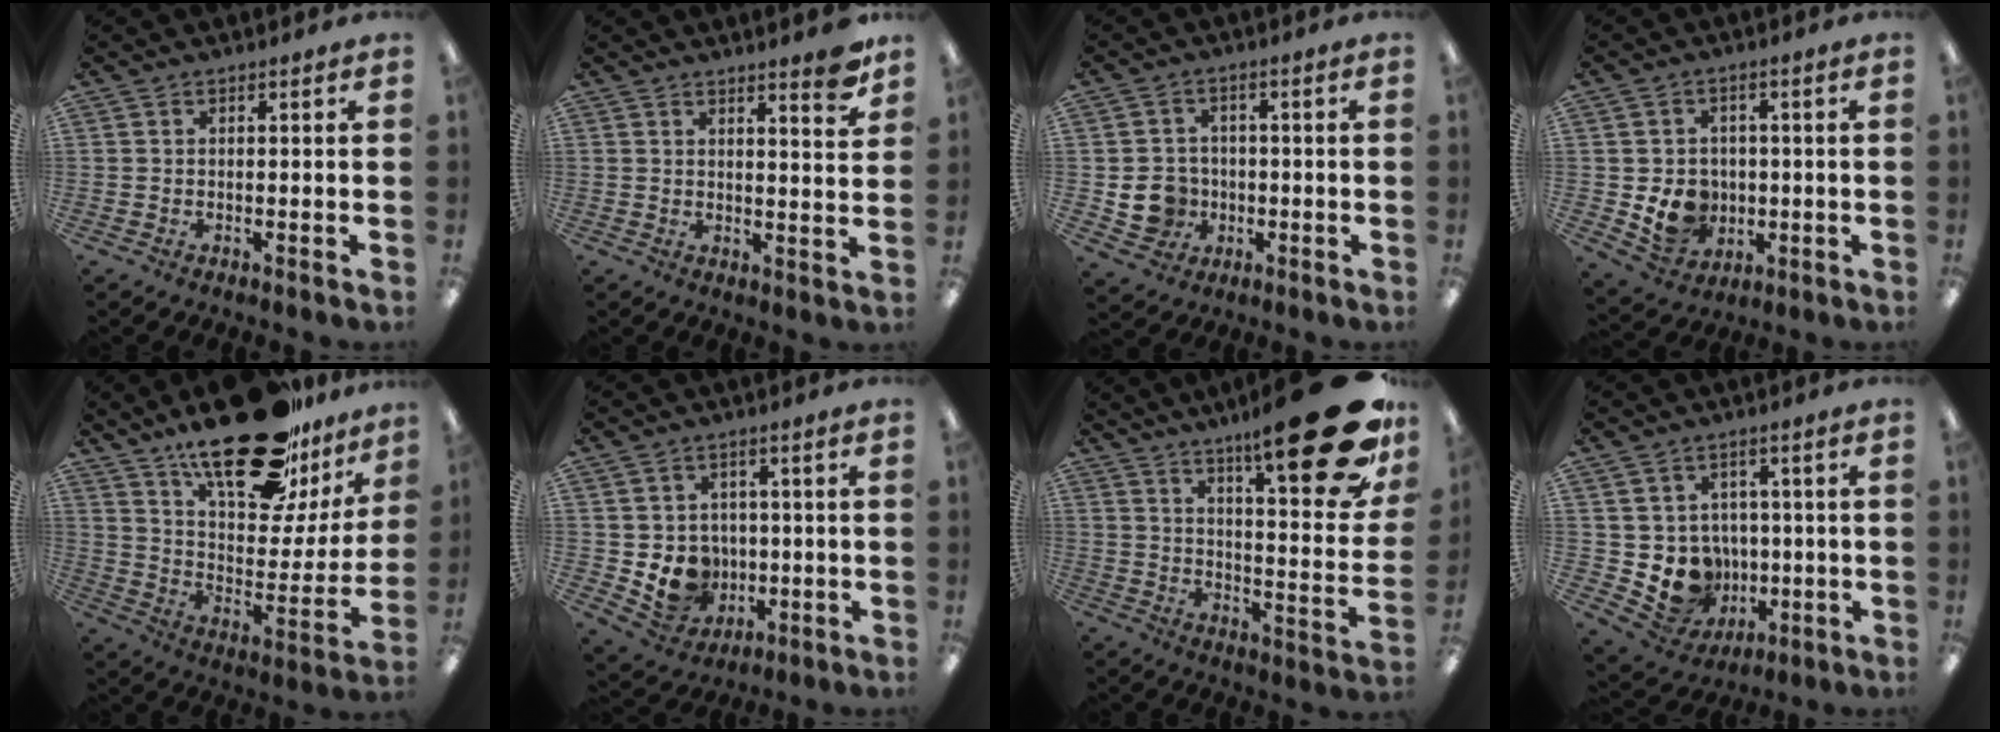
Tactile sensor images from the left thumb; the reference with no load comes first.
{"total": 6.0, "force": [4.9, 0.8, 3.3], "torque": [-0.037, -0.035, 0.079]}
{"total": 8.0, "force": [-1.5, 7.4, 2.6], "torque": [-0.068, 0.016, -0.017]}
{"total": 8.9, "force": [-1.0, 8.1, 3.5], "torque": [-0.075, 0.006, -0.009]}
{"total": 27.4, "force": [19.6, 10.7, 15.8], "torque": [-0.231, -0.122, 0.327]}
{"total": 9.0, "force": [-0.7, 8.5, 2.8], "torque": [-0.063, 0.000, -0.001]}
{"total": 25.2, "force": [15.6, 6.2, 18.7], "torque": [-0.263, -0.105, 0.246]}
{"total": 9.9, "force": [-0.8, 9.5, 2.6], "torque": [-0.069, -0.007, 0.001]}